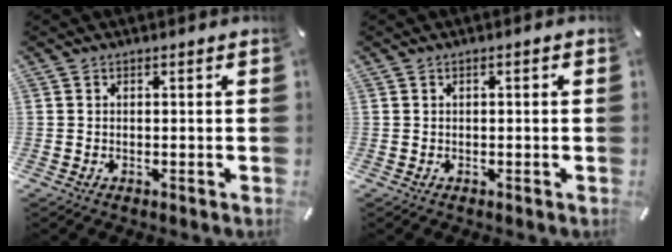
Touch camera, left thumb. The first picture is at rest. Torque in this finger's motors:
{"motor_torque": [0.03, -0.08, 0.02, -0.07, -0.01]}